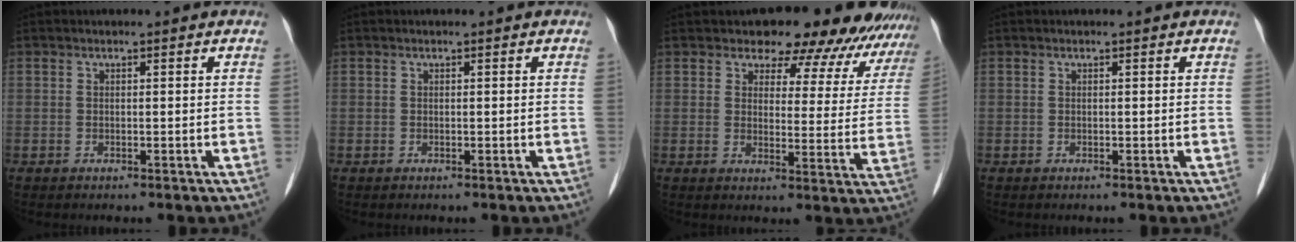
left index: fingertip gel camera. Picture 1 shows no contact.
{"total": 0.0}
{"total": 16.1, "force": [15.1, 4.9, 3.1], "torque": [0.005, -0.038, 0.134]}
{"total": 0.0}